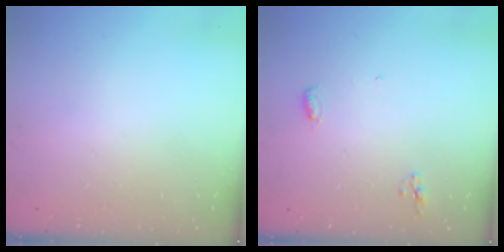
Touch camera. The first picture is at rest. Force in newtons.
{"total": 4.6, "press": 4.4, "slide": 1.1}